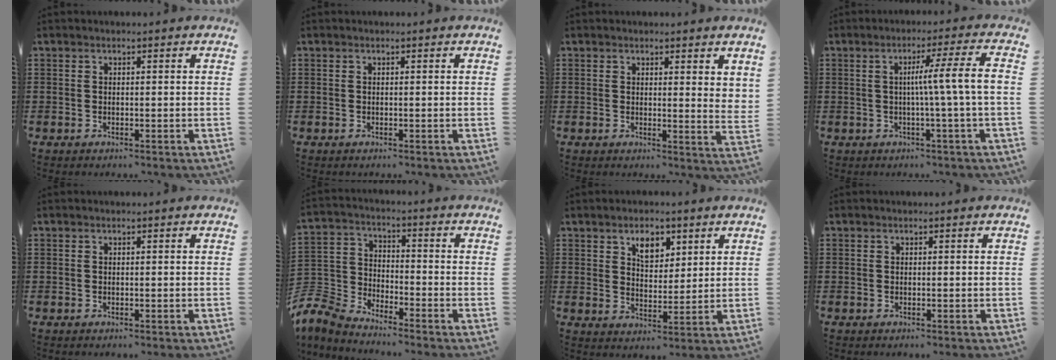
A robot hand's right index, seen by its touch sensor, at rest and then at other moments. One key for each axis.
{"total": 0.0}
{"total": 2.0, "fx": 1.7, "fy": 0.3, "fz": 1.0, "tx": -0.017, "ty": 0.000, "tz": 0.030}
{"total": 7.0, "fx": -0.1, "fy": -1.1, "fz": 6.9, "tx": -0.119, "ty": -0.009, "tz": -0.013}
{"total": 0.0}
{"total": 6.3, "fx": -6.0, "fy": 1.6, "fz": 1.2, "tx": -0.063, "ty": -0.007, "tz": -0.132}
{"total": 4.8, "fx": 2.8, "fy": 2.7, "fz": 2.7, "tx": -0.049, "ty": 0.005, "tz": 0.047}
{"total": 0.0}